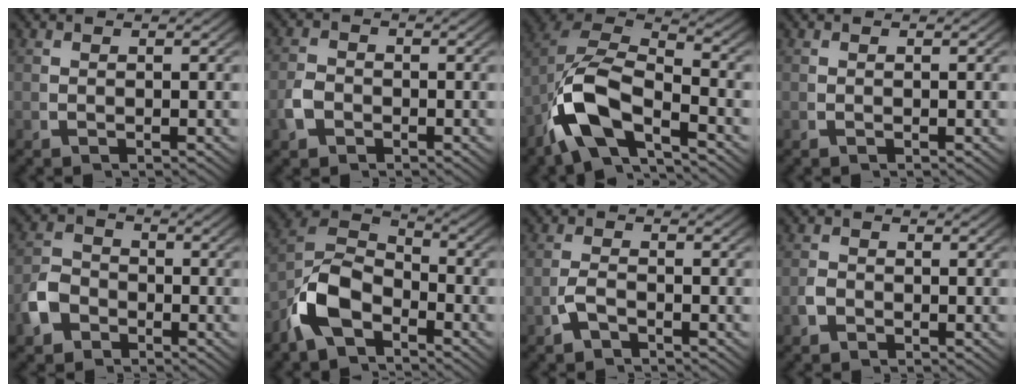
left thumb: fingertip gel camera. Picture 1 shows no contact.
{"total": 2.0, "force": [-0.9, 1.6, 0.9], "torque": [-0.024, -0.005, -0.017]}
{"total": 12.0, "force": [-1.5, 8.1, 8.7], "torque": [-0.205, -0.039, -0.022]}
{"total": 0.0}
{"total": 4.4, "force": [-2.0, 3.5, 1.8], "torque": [-0.049, -0.016, -0.031]}
{"total": 9.2, "force": [-2.0, 6.6, 6.1], "torque": [-0.137, -0.023, -0.035]}
{"total": 1.7, "force": [-1.3, 0.8, 0.9], "torque": [-0.023, -0.005, -0.021]}
{"total": 1.0, "force": [-0.6, 0.7, 0.4], "torque": [-0.011, -0.004, -0.012]}